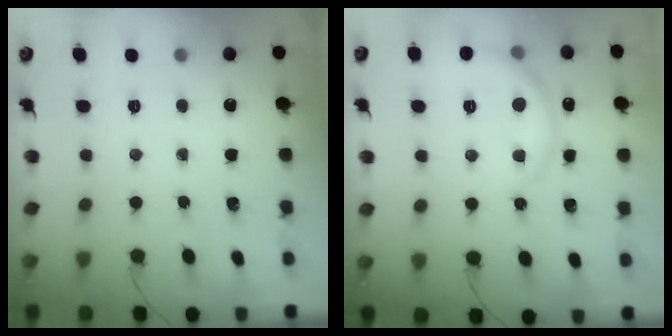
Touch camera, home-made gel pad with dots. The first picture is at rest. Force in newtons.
{"total": 6.9, "press": 6.8, "slide": 0.6}